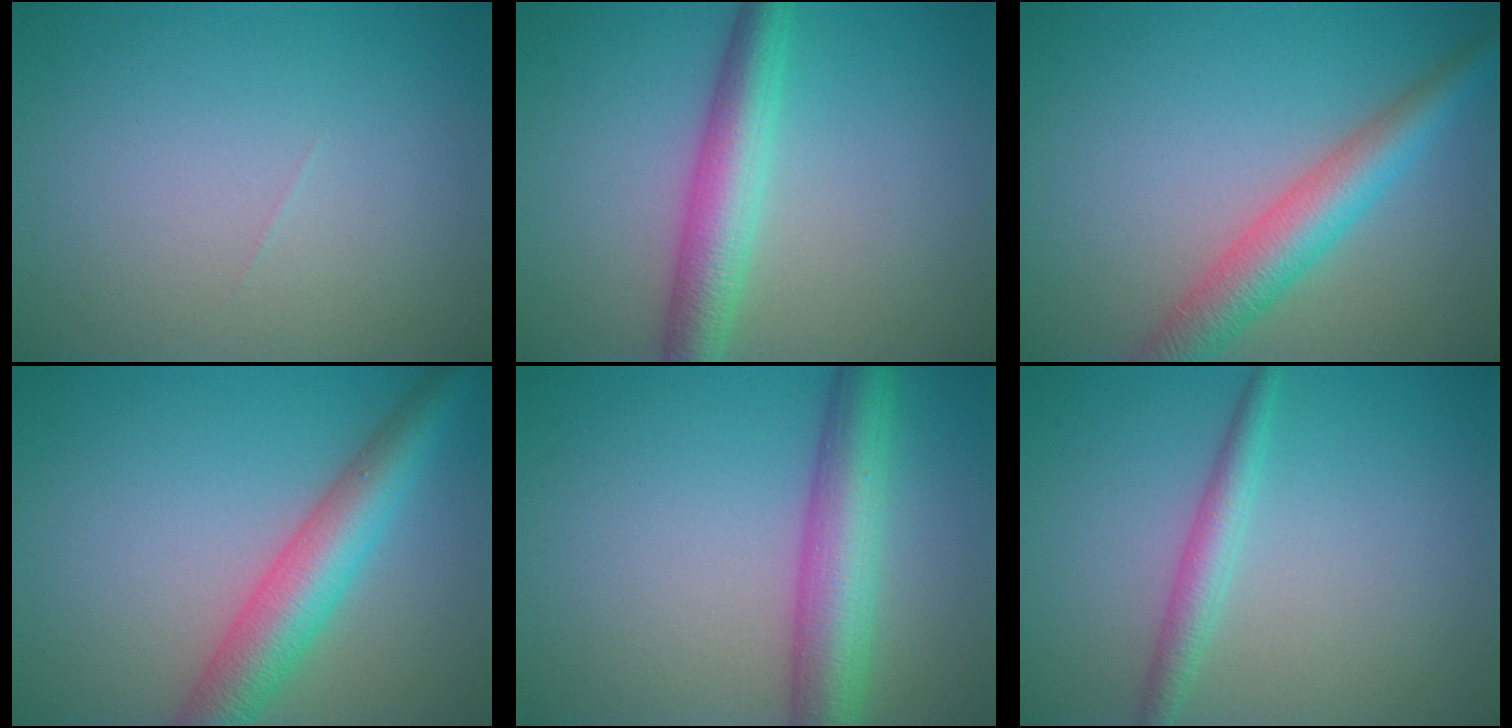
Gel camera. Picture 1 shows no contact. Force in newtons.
{"total": 4.9, "press": 4.9, "slide": 0.1}
{"total": 5.0, "press": 5.0, "slide": 0.1}
{"total": 6.2, "press": 6.2, "slide": 0.1}
{"total": 6.4, "press": 6.4, "slide": 0.1}
{"total": 2.3, "press": 2.3, "slide": 0.0}